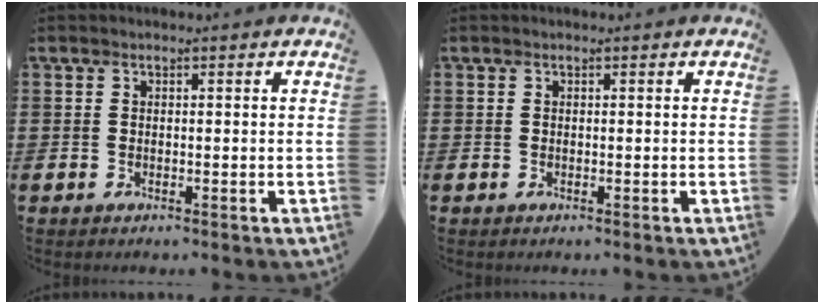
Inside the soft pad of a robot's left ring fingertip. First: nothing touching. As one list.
[{"total": 0.0}]